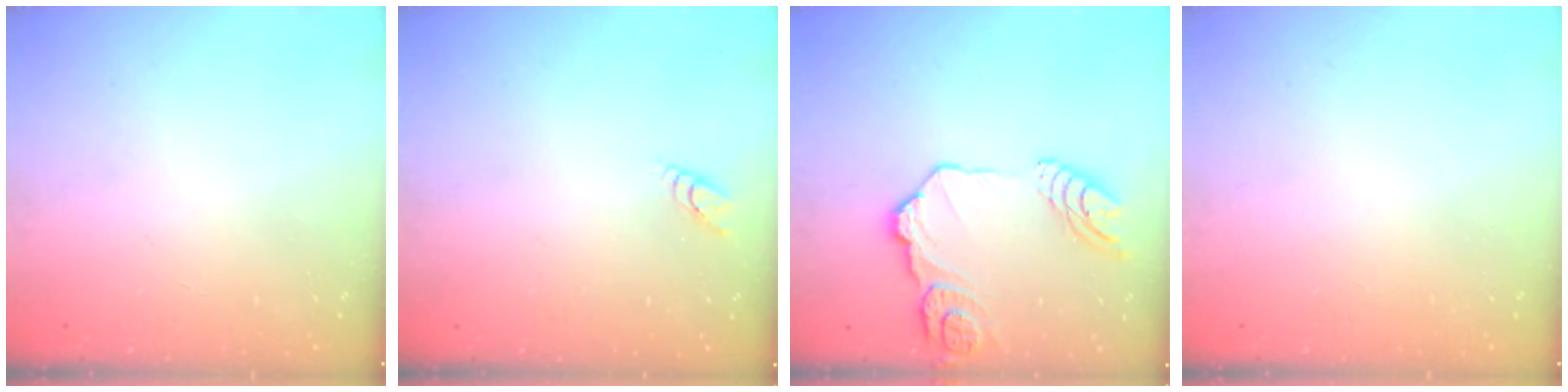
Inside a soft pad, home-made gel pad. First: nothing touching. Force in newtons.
{"total": 2.7, "press": 2.7, "slide": 0.3}
{"total": 16.3, "press": 16.2, "slide": 1.9}
{"total": 0.0}